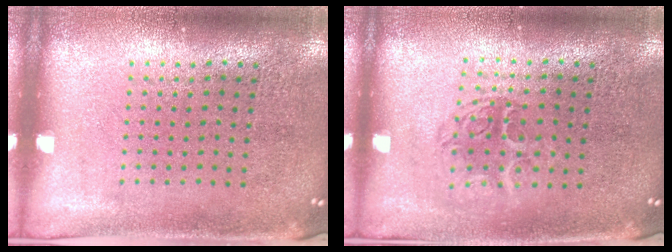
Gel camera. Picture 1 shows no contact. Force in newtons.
{"total": 1.3, "press": 1.0, "slide": 0.7}